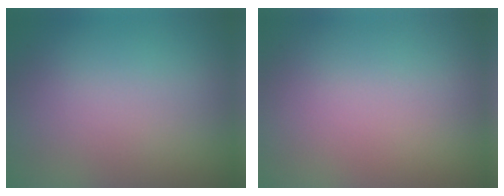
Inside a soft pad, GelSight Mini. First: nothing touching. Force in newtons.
{"total": 0.0}